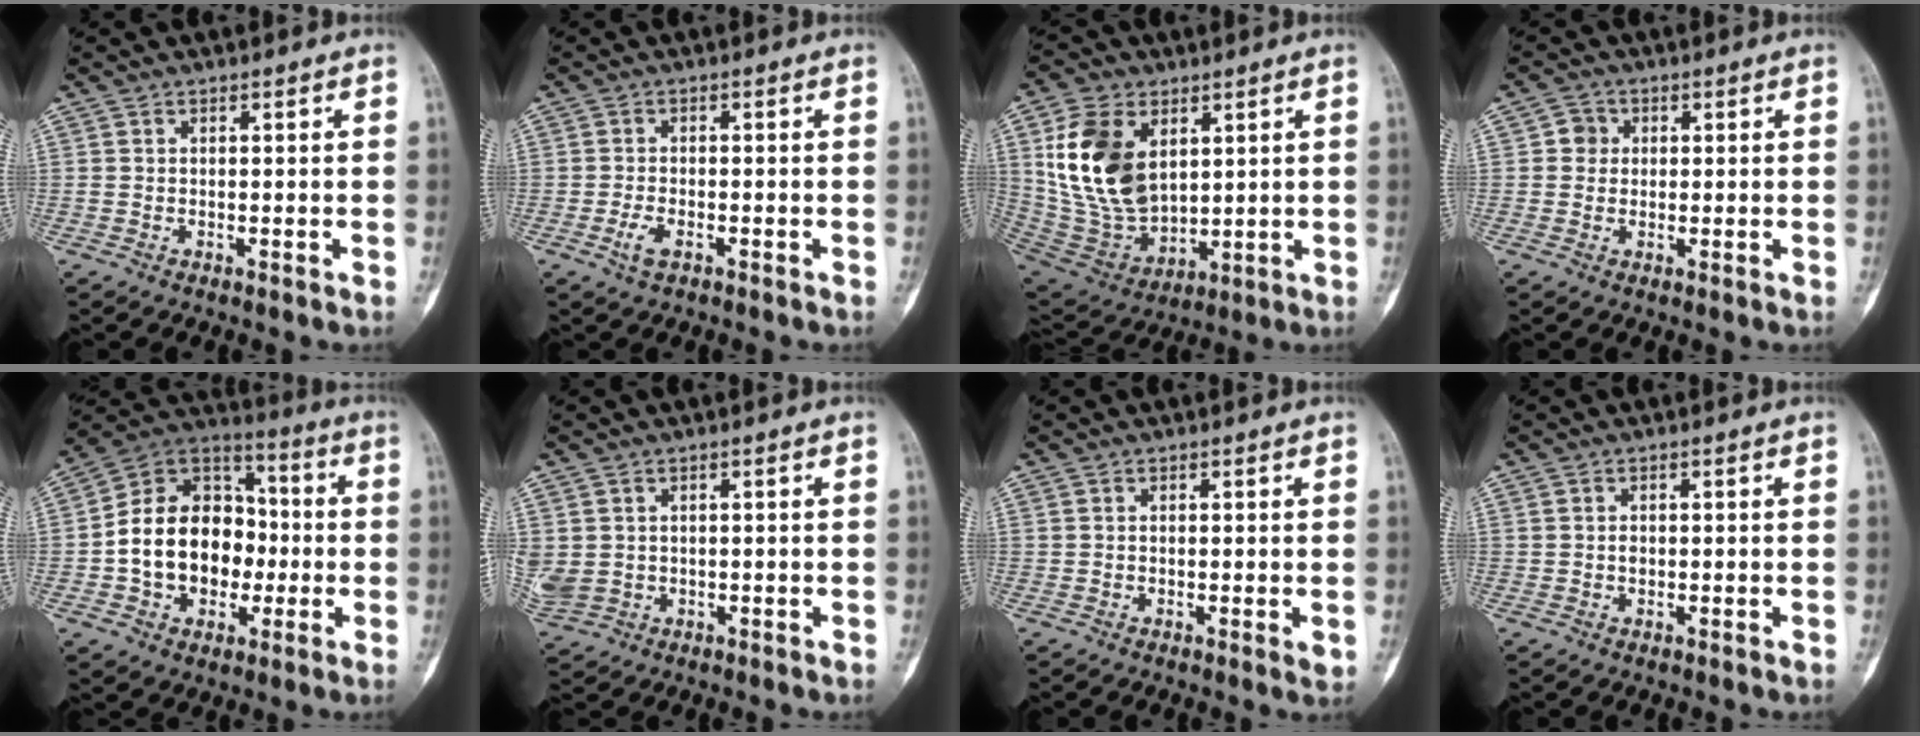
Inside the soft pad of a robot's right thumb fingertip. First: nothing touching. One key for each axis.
{"total": 2.8, "fx": -1.3, "fy": 1.3, "fz": 2.1, "tx": -0.043, "ty": 0.006, "tz": -0.027}
{"total": 17.7, "fx": 5.0, "fy": 11.4, "fz": 12.5, "tx": -0.222, "ty": -0.022, "tz": 0.115}
{"total": 3.0, "fx": 0.4, "fy": 2.9, "fz": 0.7, "tx": 0.014, "ty": 0.005, "tz": 0.000}
{"total": 18.7, "fx": -2.1, "fy": 14.1, "fz": 12.0, "tx": -0.158, "ty": 0.041, "tz": -0.035}
{"total": 6.9, "fx": -0.1, "fy": 5.9, "fz": 3.7, "tx": -0.105, "ty": 0.000, "tz": 0.017}
{"total": 1.2, "fx": -0.1, "fy": 0.3, "fz": 1.1, "tx": -0.014, "ty": -0.005, "tz": -0.003}
{"total": 0.9, "fx": -0.1, "fy": 0.8, "fz": 0.5, "tx": -0.006, "ty": 0.003, "tz": -0.002}